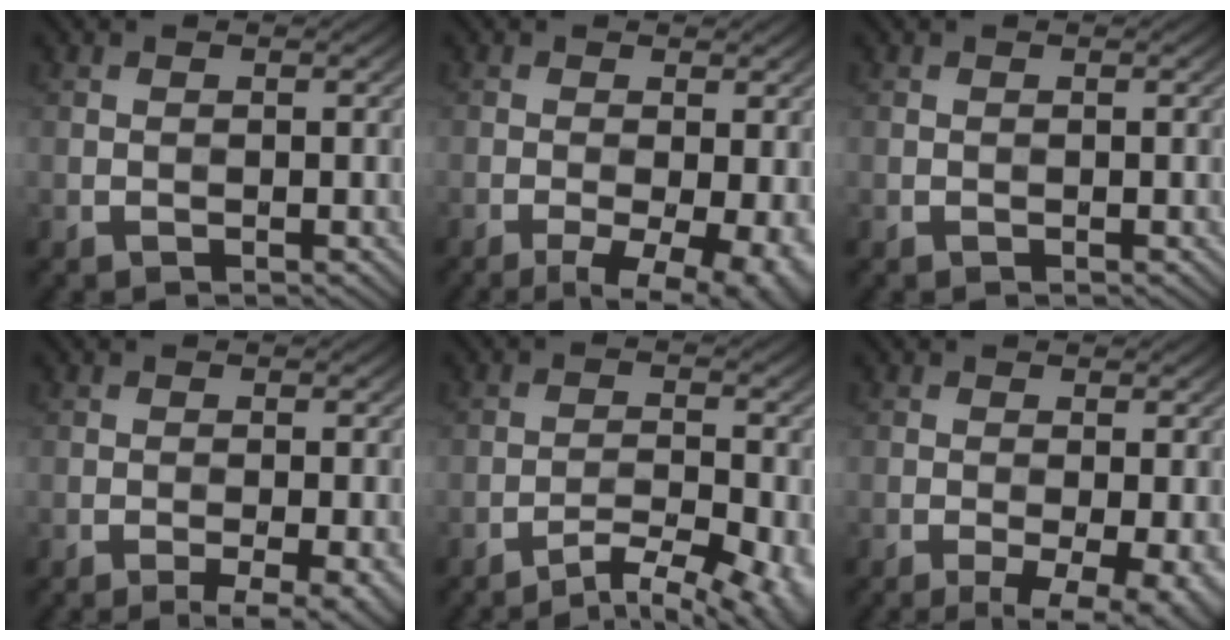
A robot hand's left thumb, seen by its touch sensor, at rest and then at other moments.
{"total": 8.2, "force": [-3.4, 2.9, 6.9], "torque": [-0.102, -0.012, -0.045]}
{"total": 0.0}
{"total": 4.0, "force": [-2.1, 0.6, 3.4], "torque": [-0.050, 0.000, -0.031]}
{"total": 7.2, "force": [-4.9, 1.9, 5.0], "torque": [-0.084, -0.002, -0.070]}
{"total": 6.2, "force": [-2.8, 1.7, 5.3], "torque": [-0.080, -0.008, -0.035]}